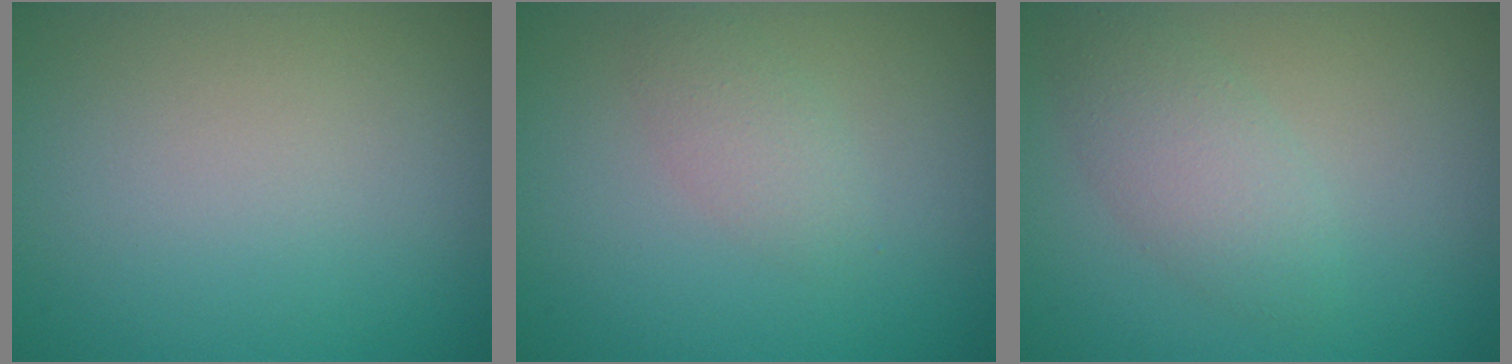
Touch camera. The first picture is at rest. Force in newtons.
{"total": 1.7, "press": 1.7, "slide": 0.1}
{"total": 2.7, "press": 2.7, "slide": 0.0}